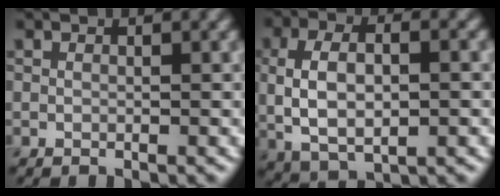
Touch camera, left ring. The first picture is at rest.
{"total": 6.4, "force": [-0.1, 3.4, 5.5], "torque": [-0.110, 0.000, 0.000]}